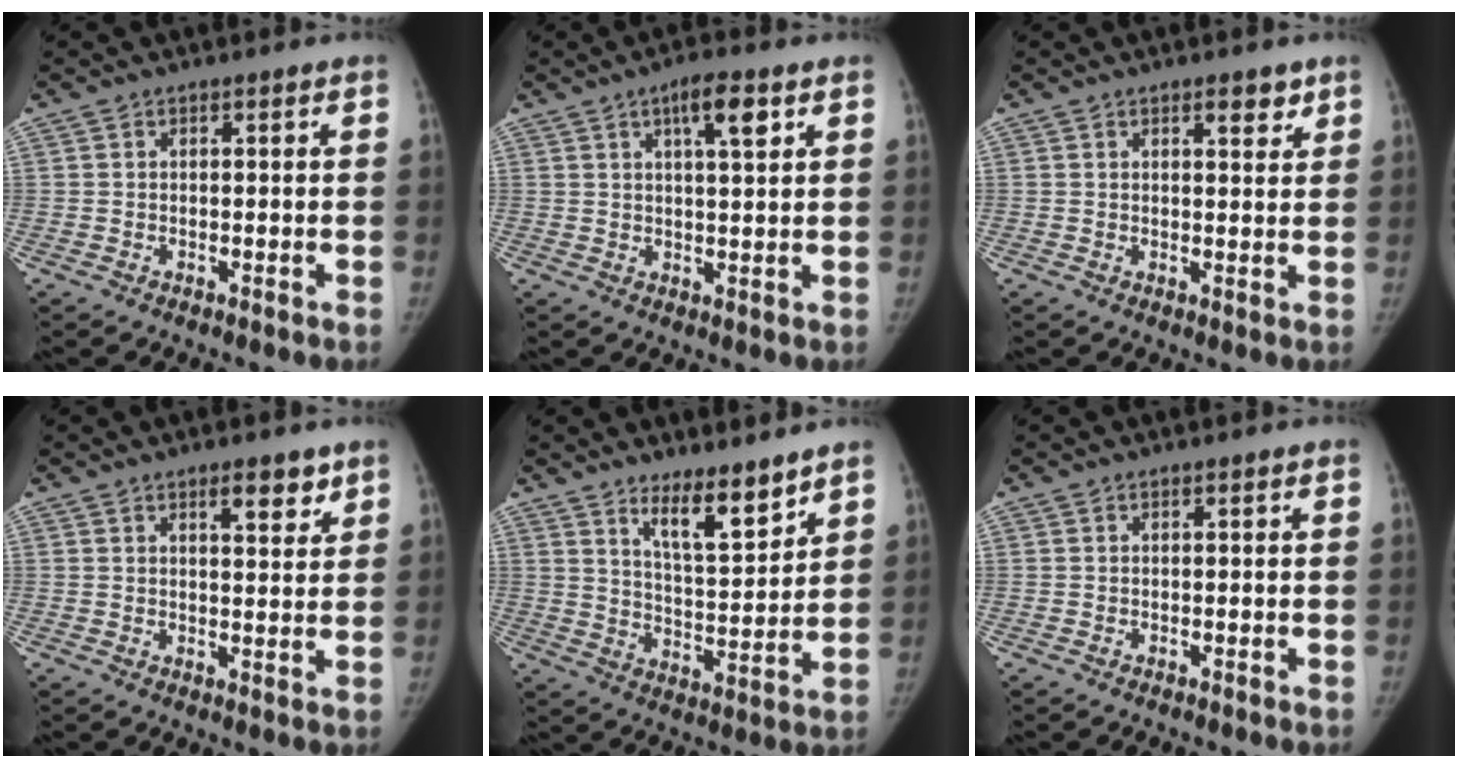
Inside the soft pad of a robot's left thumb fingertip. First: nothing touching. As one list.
[{"total": 6.1, "force": [2.9, 1.6, 5.1], "torque": [-0.074, -0.007, 0.044]}, {"total": 3.3, "force": [2.1, 1.3, 2.2], "torque": [-0.016, -0.012, 0.029]}, {"total": 5.2, "force": [3.3, 1.9, 3.6], "torque": [-0.034, -0.021, 0.048]}, {"total": 9.9, "force": [7.4, 2.5, 6.2], "torque": [-0.086, -0.067, 0.133]}, {"total": 0.0}]